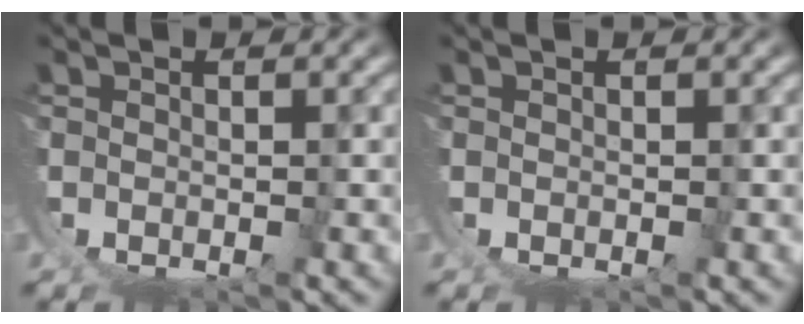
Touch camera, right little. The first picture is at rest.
{"total": 0.0}